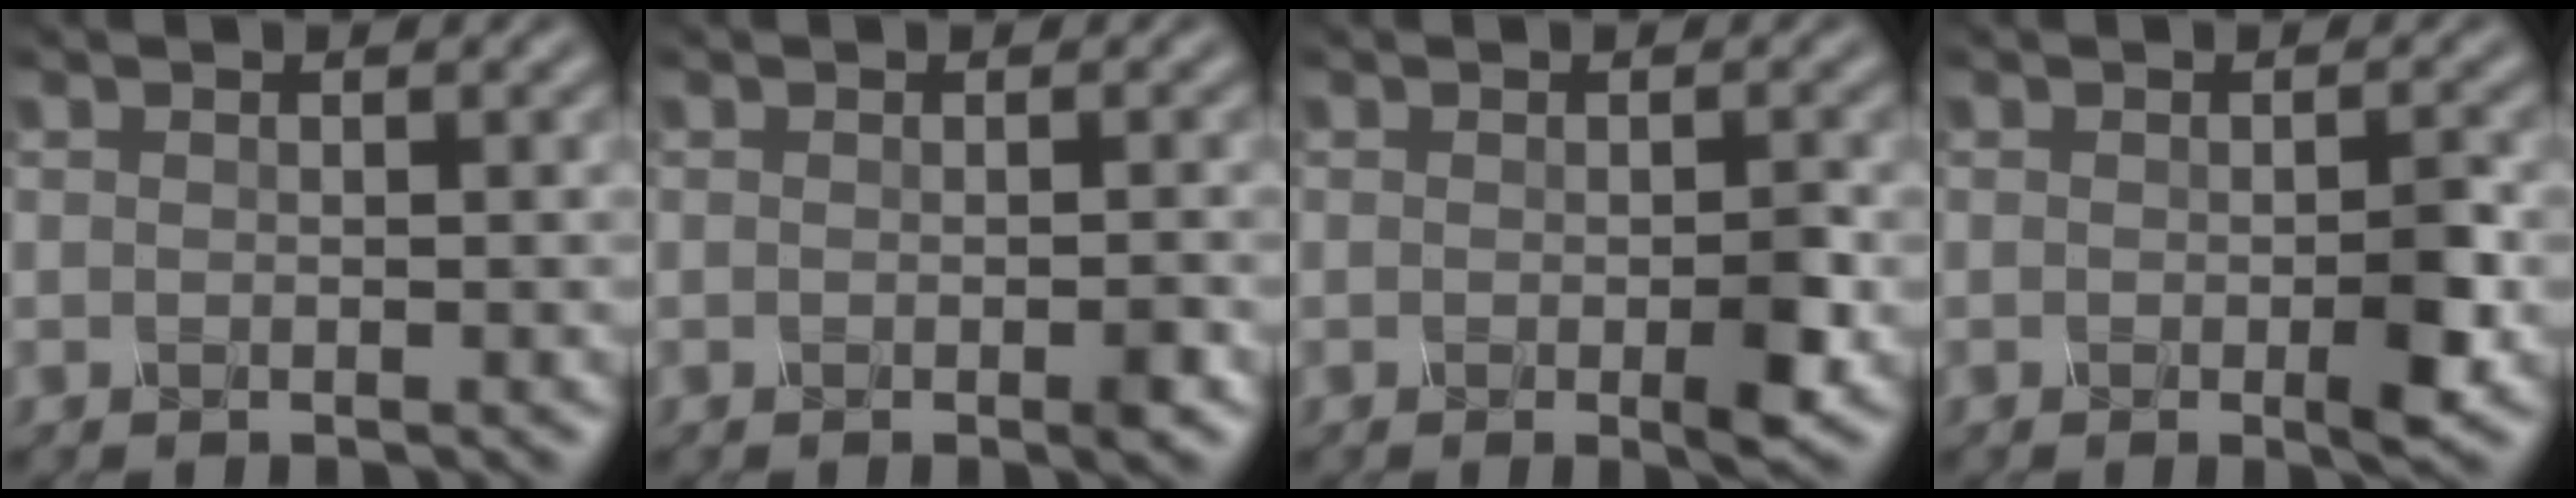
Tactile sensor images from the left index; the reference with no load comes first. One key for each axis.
{"total": 1.6, "fx": -1.0, "fy": 0.1, "fz": 1.2, "tx": -0.025, "ty": -0.002, "tz": -0.010}
{"total": 2.4, "fx": -1.0, "fy": 0.3, "fz": 2.1, "tx": -0.052, "ty": -0.005, "tz": -0.011}
{"total": 2.5, "fx": -1.0, "fy": 0.3, "fz": 2.3, "tx": -0.054, "ty": -0.004, "tz": -0.012}